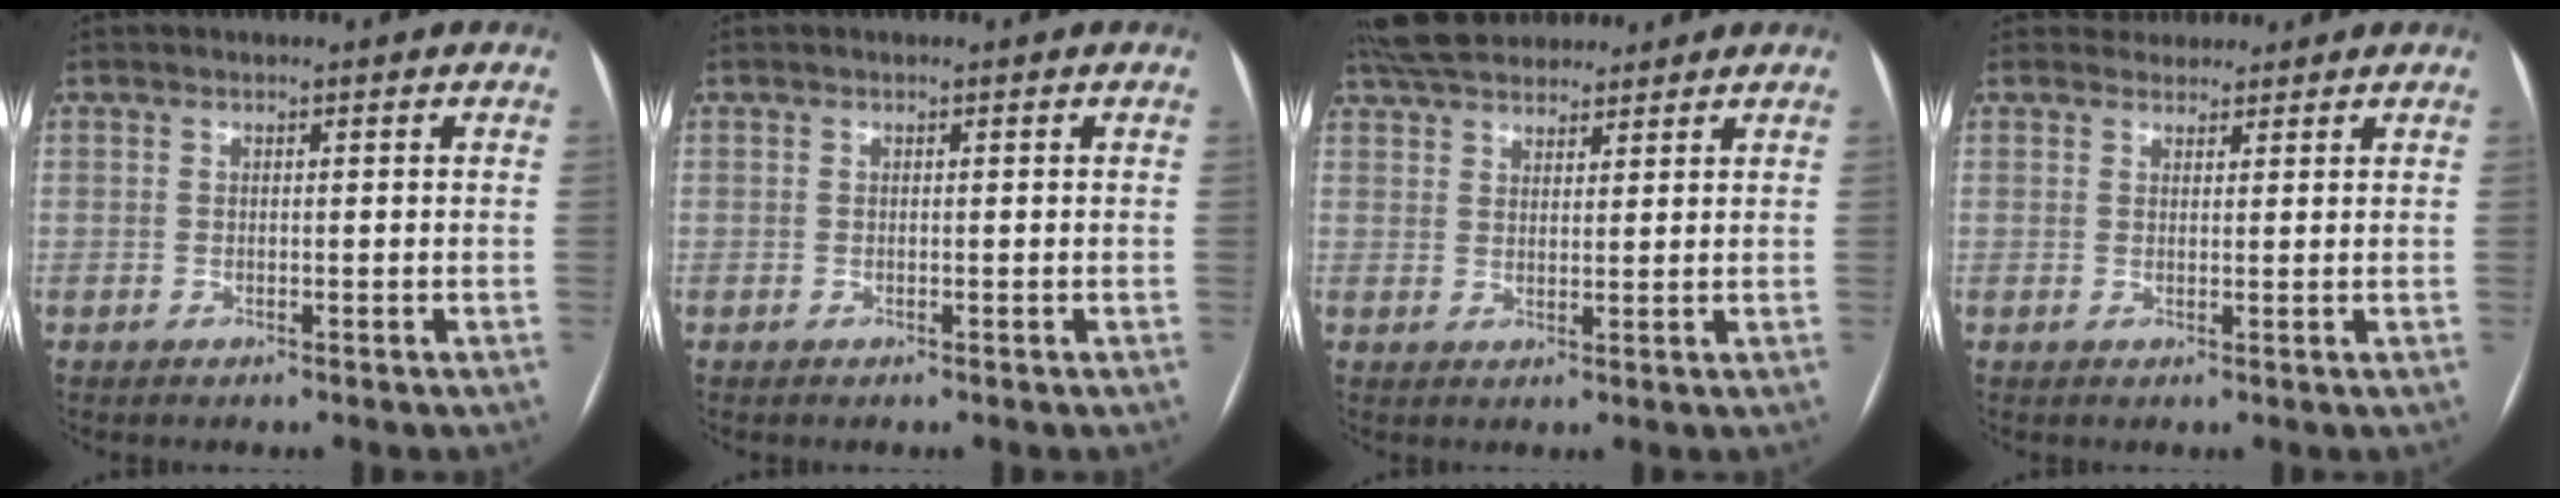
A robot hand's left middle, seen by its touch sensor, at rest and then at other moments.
{"total": 0.0}
{"total": 10.3, "force": [9.0, 3.4, 3.6], "torque": [-0.060, 0.039, 0.153]}
{"total": 2.6, "force": [2.3, 1.2, -0.3], "torque": [0.010, 0.014, 0.034]}